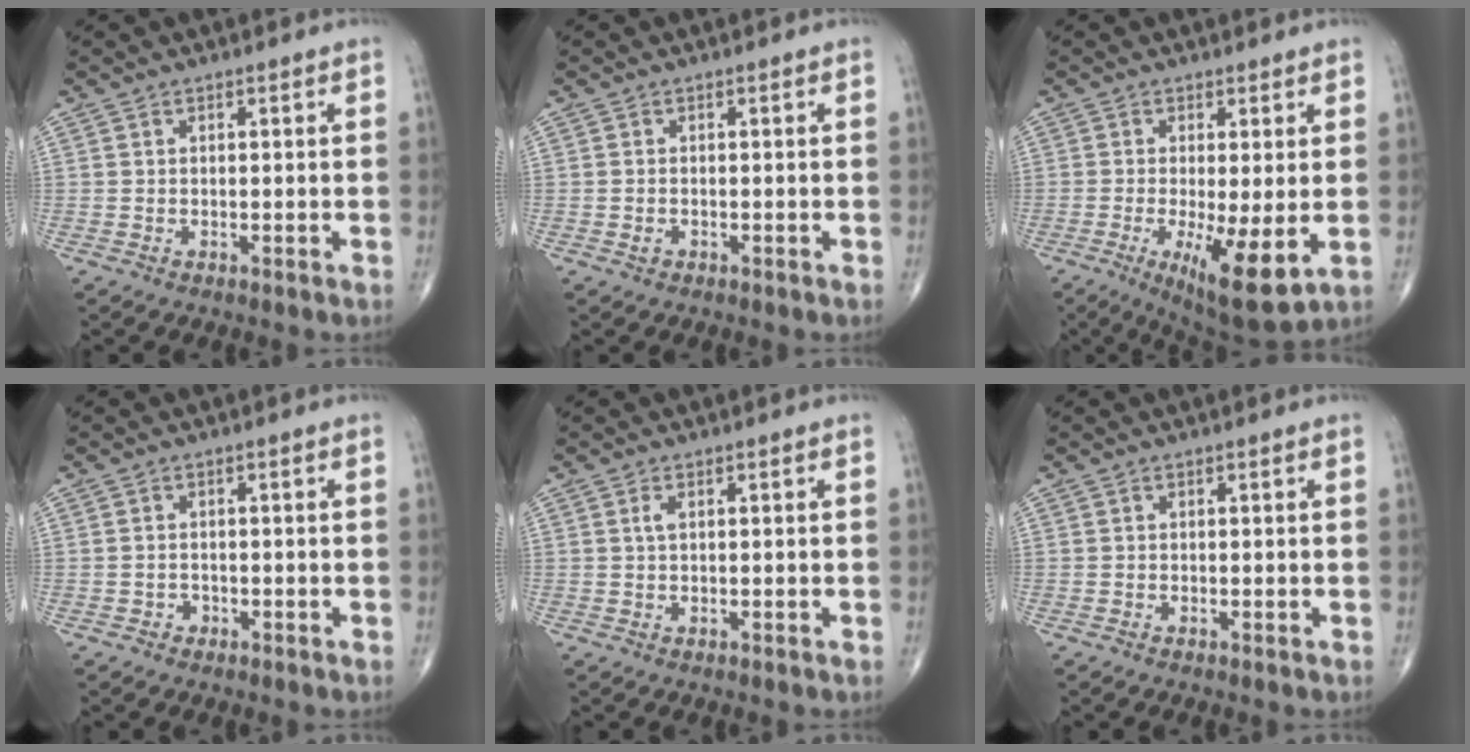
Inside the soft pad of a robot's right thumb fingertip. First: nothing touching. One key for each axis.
{"total": 0.9, "fx": -0.3, "fy": 0.6, "fz": 0.5, "tx": -0.011, "ty": 0.004, "tz": -0.005}
{"total": 11.0, "fx": -2.6, "fy": 3.0, "fz": 10.3, "tx": -0.172, "ty": -0.026, "tz": -0.034}
{"total": 1.2, "fx": -0.6, "fy": 1.0, "fz": 0.2, "tx": 0.002, "ty": 0.005, "tz": -0.014}
{"total": 1.1, "fx": 0.3, "fy": 0.4, "fz": 1.0, "tx": -0.024, "ty": 0.003, "tz": 0.005}
{"total": 0.0}